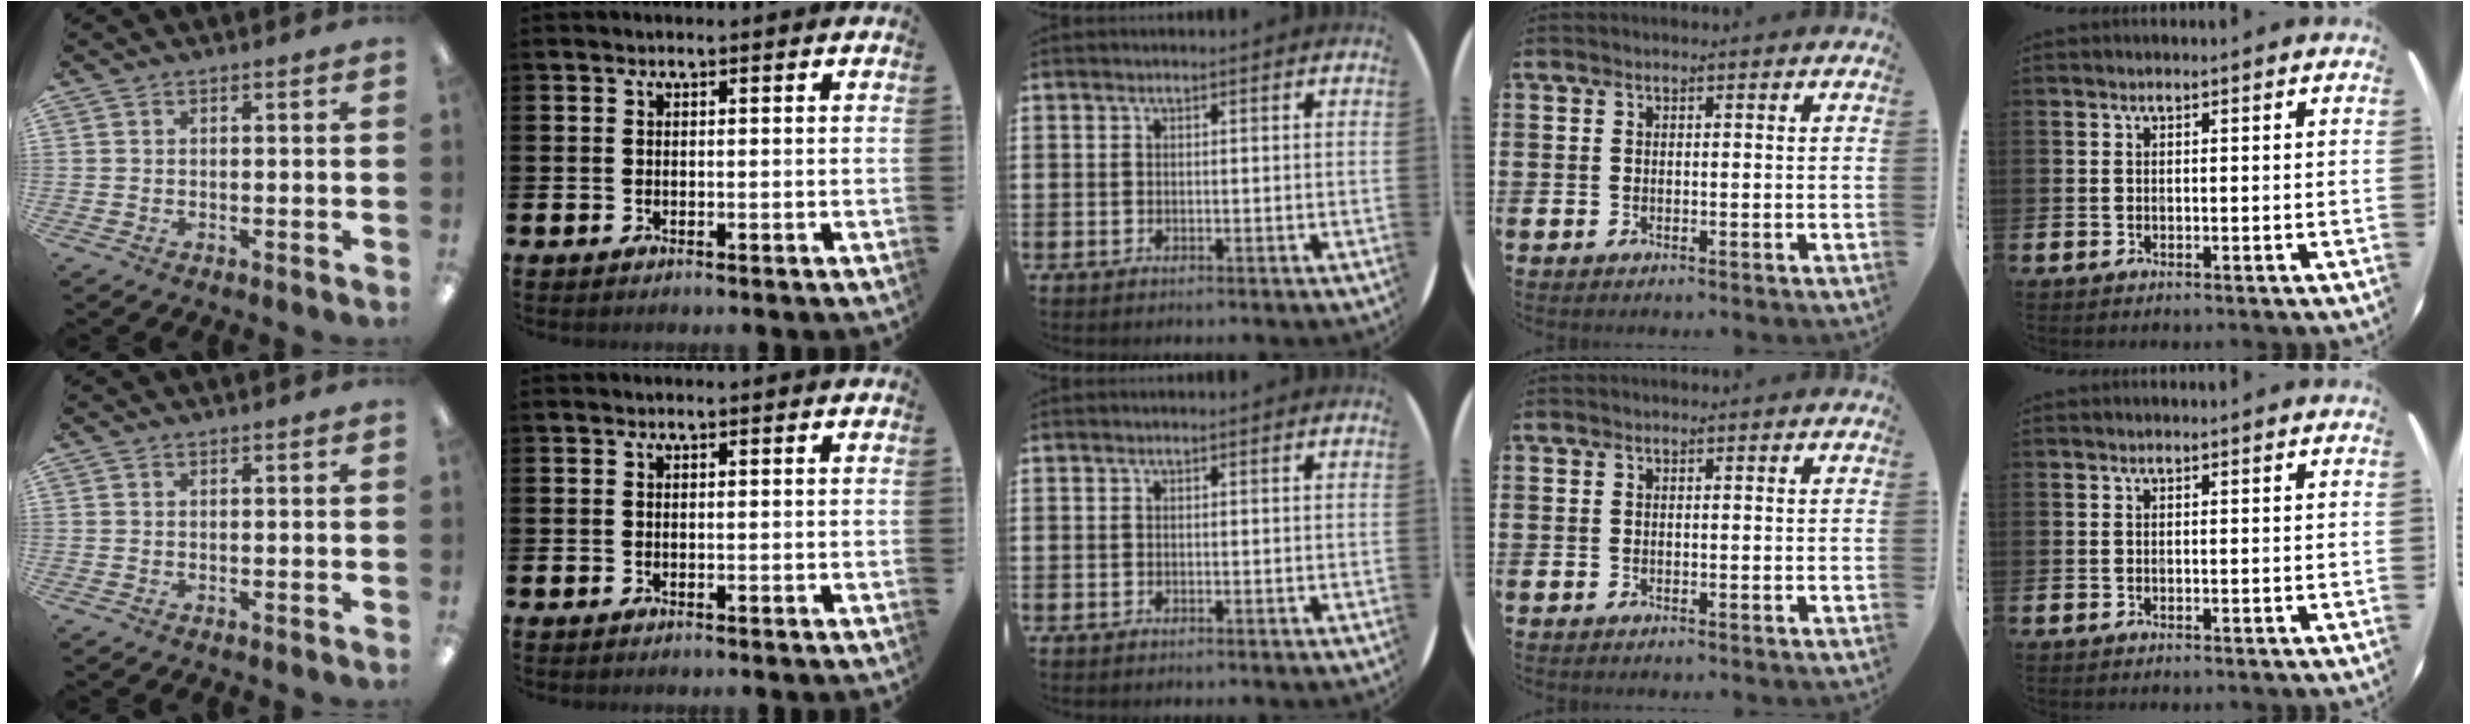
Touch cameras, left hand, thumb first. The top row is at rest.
{}